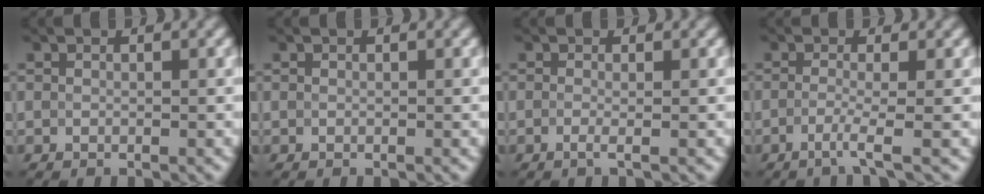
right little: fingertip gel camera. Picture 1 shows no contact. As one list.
[{"total": 0.0}, {"total": 0.8, "force": [-0.7, 0.0, 0.4], "torque": [-0.009, -0.006, -0.012]}, {"total": 1.9, "force": [-1.5, -0.1, 1.2], "torque": [-0.021, -0.002, -0.032]}]